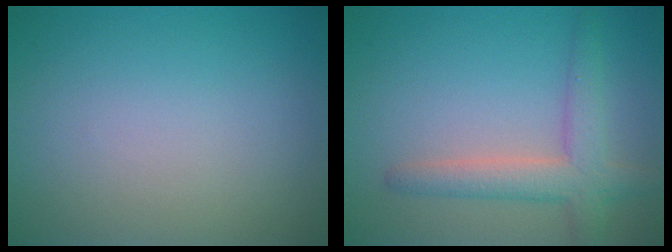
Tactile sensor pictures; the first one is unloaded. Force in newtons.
{"total": 4.0, "press": 4.0, "slide": 0.3}